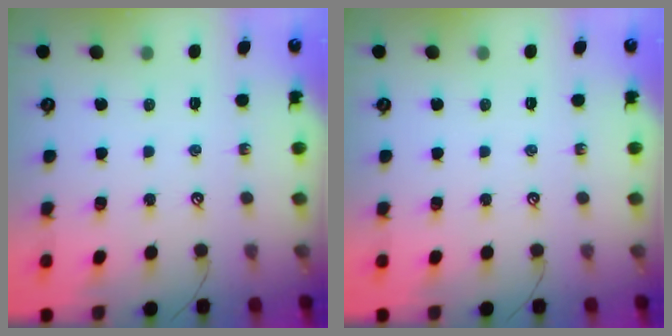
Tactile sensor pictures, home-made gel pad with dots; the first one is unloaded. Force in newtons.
{"total": 0.0}